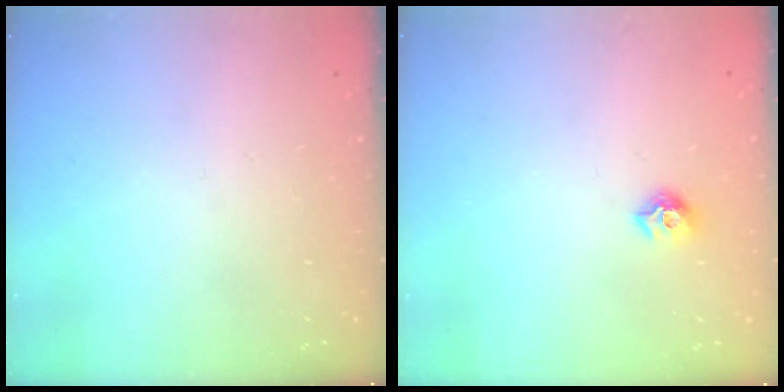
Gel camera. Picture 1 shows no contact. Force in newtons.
{"total": 7.9, "press": 7.8, "slide": 0.7}